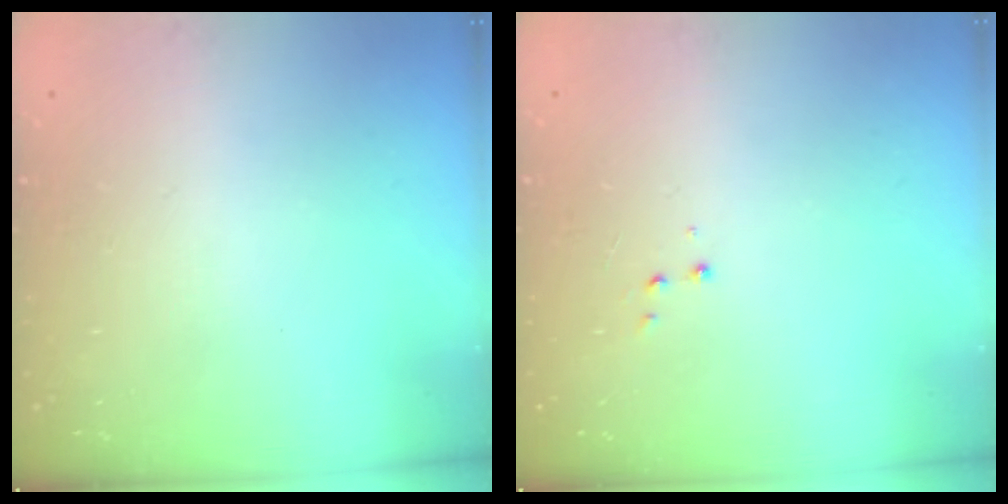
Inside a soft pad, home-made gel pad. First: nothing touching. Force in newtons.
{"total": 3.6, "press": 3.5, "slide": 0.7}